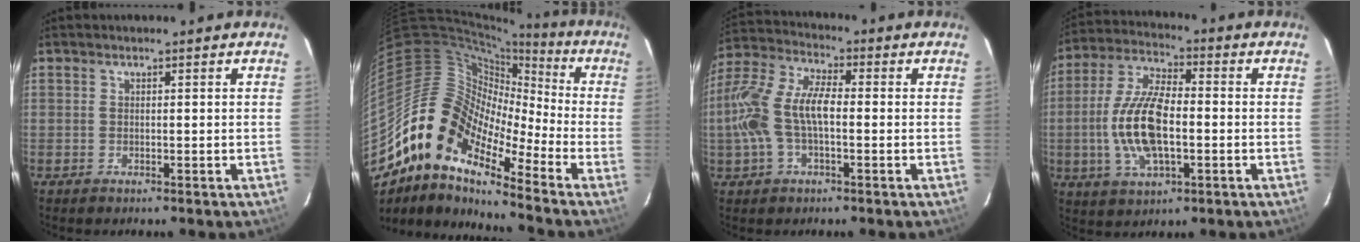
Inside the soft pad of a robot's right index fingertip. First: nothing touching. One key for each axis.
{"total": 14.7, "fx": -9.7, "fy": 6.0, "fz": 9.4, "tx": -0.139, "ty": 0.004, "tz": -0.203}
{"total": 13.5, "fx": -1.7, "fy": 6.2, "fz": 11.9, "tx": -0.256, "ty": 0.014, "tz": -0.038}
{"total": 14.2, "fx": -2.3, "fy": 6.0, "fz": 12.7, "tx": -0.267, "ty": 0.003, "tz": -0.044}